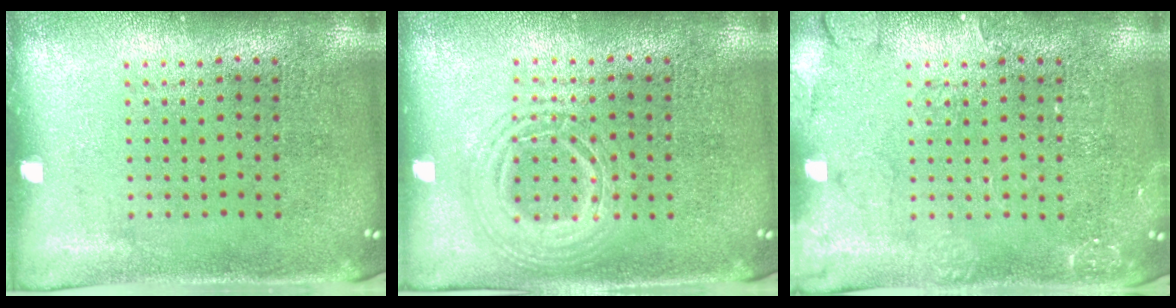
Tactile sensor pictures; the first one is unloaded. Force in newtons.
{"total": 2.5, "press": 2.5, "slide": 0.3}
{"total": 2.4, "press": 2.4, "slide": 0.4}